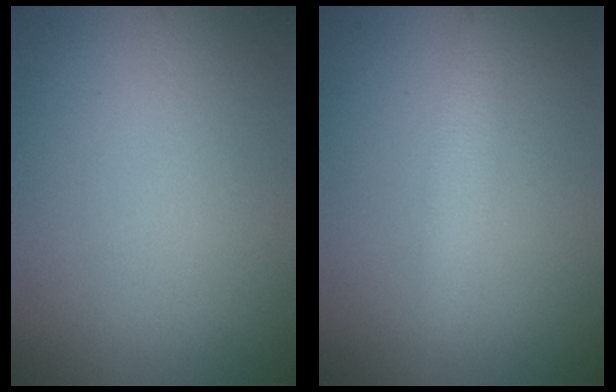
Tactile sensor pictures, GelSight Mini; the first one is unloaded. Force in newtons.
{"total": 2.1, "press": 2.1, "slide": 0.1}